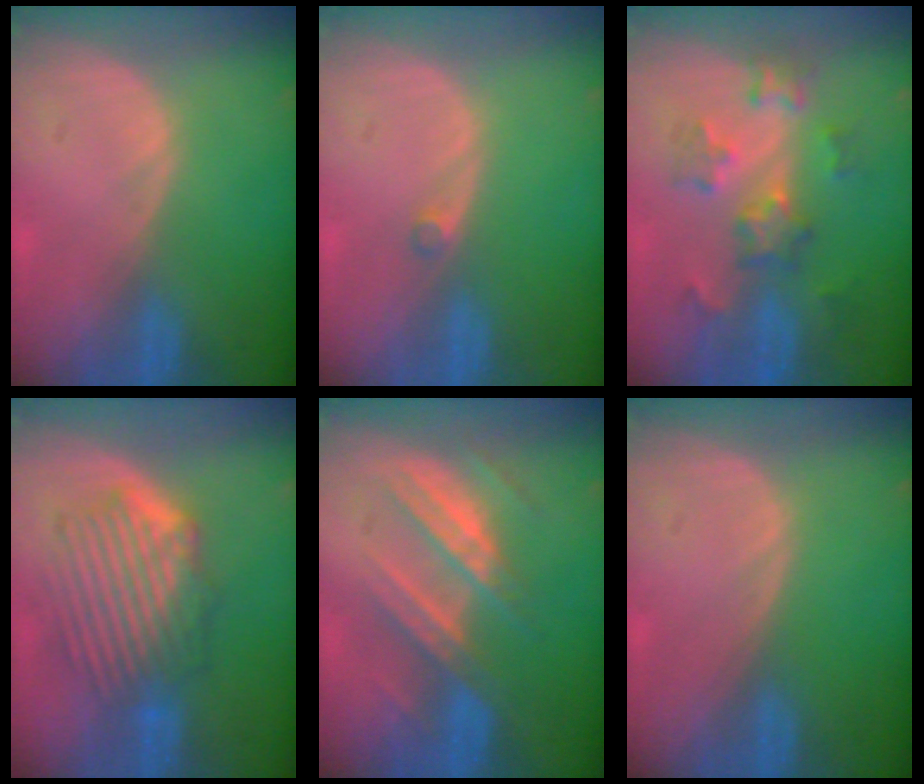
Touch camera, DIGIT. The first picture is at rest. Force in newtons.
{"total": 1.0, "press": 0.9, "slide": 0.5}
{"total": 6.5, "press": 6.4, "slide": 1.3}
{"total": 9.2, "press": 8.3, "slide": 4.0}
{"total": 7.2, "press": 7.2, "slide": 0.9}
{"total": 0.0}